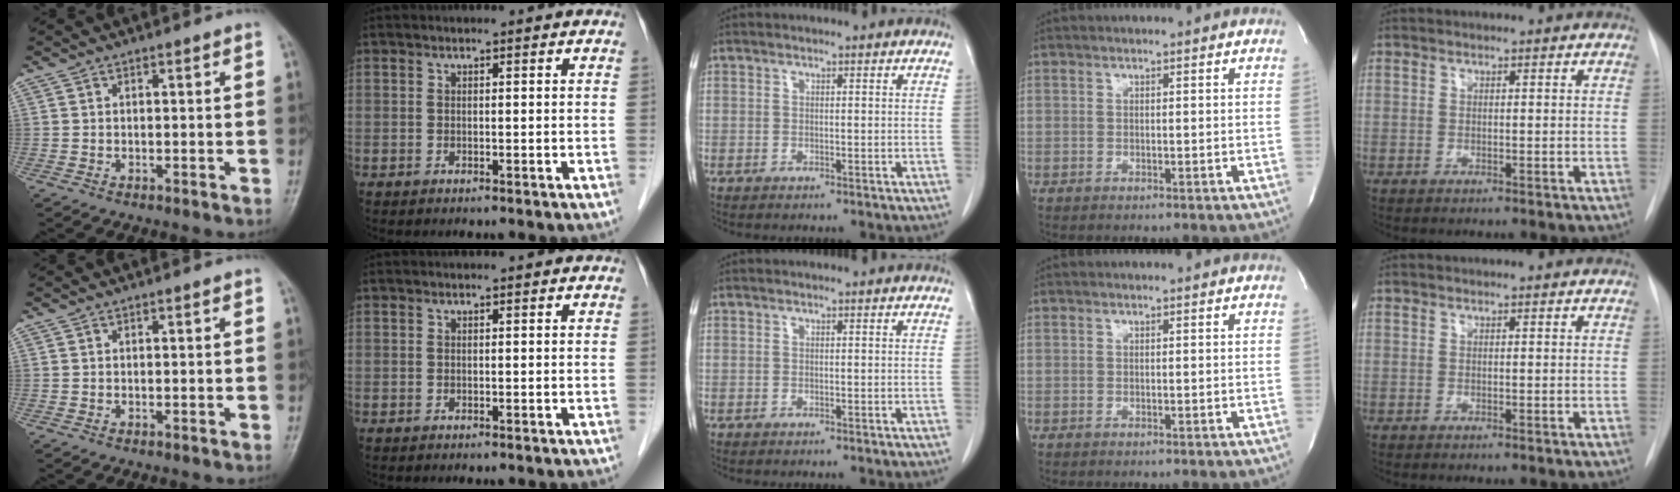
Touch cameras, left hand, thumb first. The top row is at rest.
{}